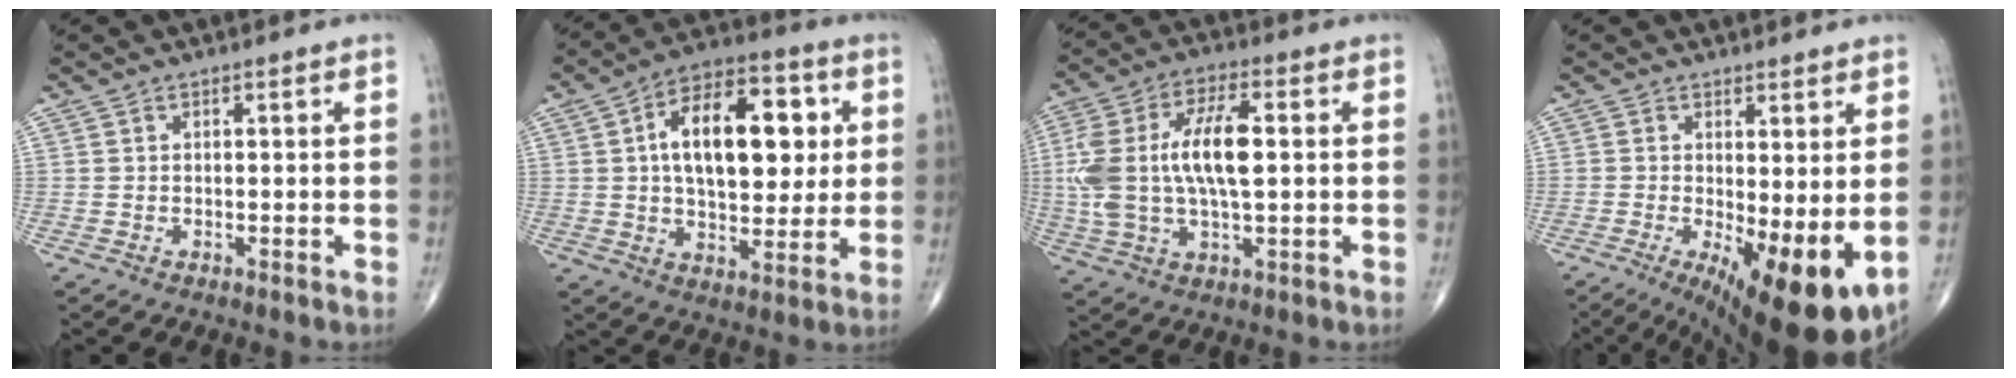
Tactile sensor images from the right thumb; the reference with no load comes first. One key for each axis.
{"total": 18.9, "fx": 3.6, "fy": 10.3, "fz": 15.5, "tx": -0.205, "ty": 0.010, "tz": 0.053}
{"total": 16.6, "fx": 1.4, "fy": 7.2, "fz": 14.9, "tx": -0.311, "ty": 0.020, "tz": 0.025}
{"total": 13.6, "fx": -2.6, "fy": 4.6, "fz": 12.6, "tx": -0.184, "ty": -0.027, "tz": -0.022}